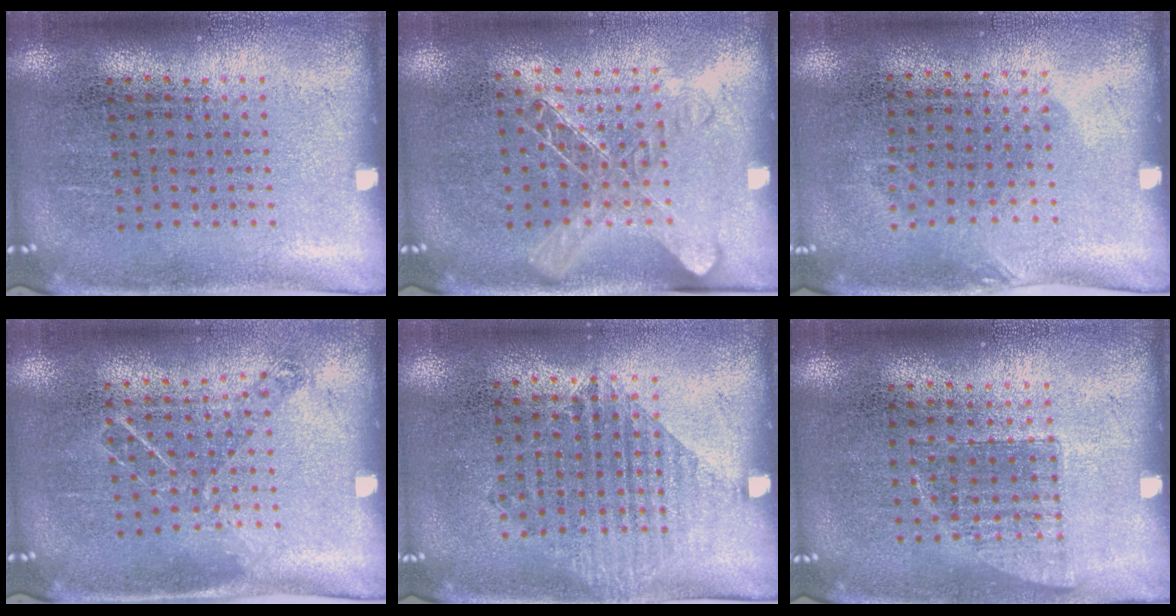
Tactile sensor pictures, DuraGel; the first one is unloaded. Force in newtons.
{"total": 1.4, "press": 1.3, "slide": 0.6}
{"total": 0.8, "press": 0.6, "slide": 0.5}
{"total": 0.8, "press": 0.8, "slide": 0.2}
{"total": 1.1, "press": 1.0, "slide": 0.5}
{"total": 0.7, "press": 0.7, "slide": 0.1}